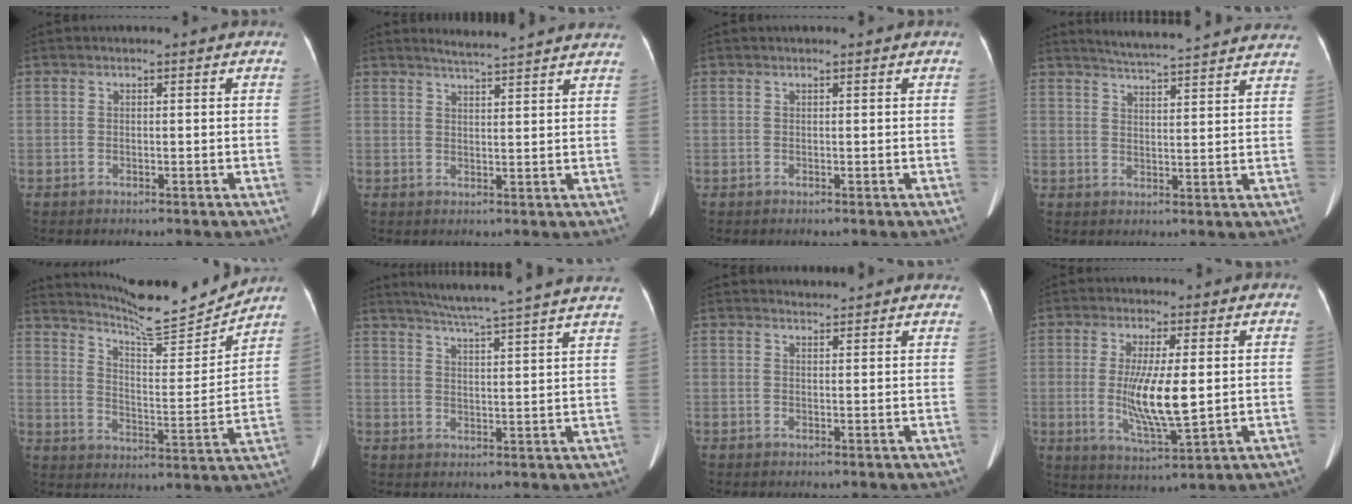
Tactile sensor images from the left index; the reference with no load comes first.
{"total": 8.1, "force": [7.7, -0.4, 2.4], "torque": [-0.044, 0.011, 0.091]}
{"total": 0.7, "force": [-0.7, -0.1, 0.0], "torque": [0.001, 0.005, -0.009]}
{"total": 16.9, "force": [16.0, 0.7, 5.6], "torque": [-0.087, -0.006, 0.201]}
{"total": 13.8, "force": [13.4, -0.3, 3.4], "torque": [-0.064, -0.035, 0.201]}
{"total": 19.7, "force": [17.5, -1.3, 8.8], "torque": [-0.147, -0.020, 0.225]}
{"total": 3.7, "force": [3.6, 0.4, -0.1], "torque": [-0.004, 0.006, 0.034]}
{"total": 9.3, "force": [-0.8, 1.4, 9.1], "torque": [-0.179, -0.022, -0.008]}